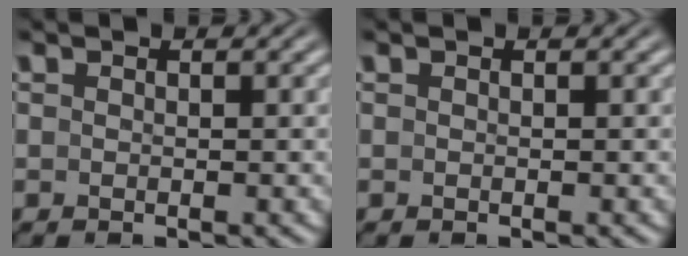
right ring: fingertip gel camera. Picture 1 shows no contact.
{"total": 0.0}